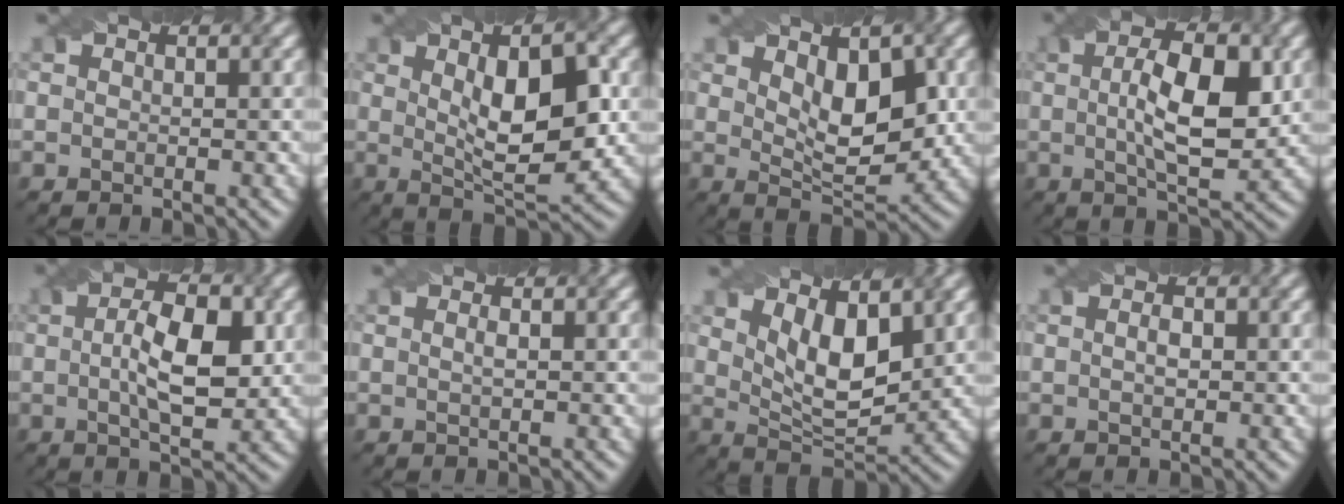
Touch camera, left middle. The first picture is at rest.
{"total": 8.7, "force": [1.1, 2.9, 8.2], "torque": [-0.124, 0.006, 0.018]}
{"total": 6.2, "force": [1.5, 2.9, 5.3], "torque": [-0.083, -0.004, 0.030]}
{"total": 8.1, "force": [1.0, 2.9, 7.5], "torque": [-0.123, 0.007, 0.015]}
{"total": 6.7, "force": [0.5, 2.6, 6.2], "torque": [-0.100, 0.005, 0.007]}
{"total": 0.7, "force": [0.1, 0.2, 0.7], "torque": [-0.012, 0.001, 0.000]}
{"total": 5.7, "force": [2.2, 2.5, 4.6], "torque": [-0.087, -0.013, 0.041]}
{"total": 1.1, "force": [0.0, 0.5, 1.0], "torque": [-0.016, -0.001, 0.002]}